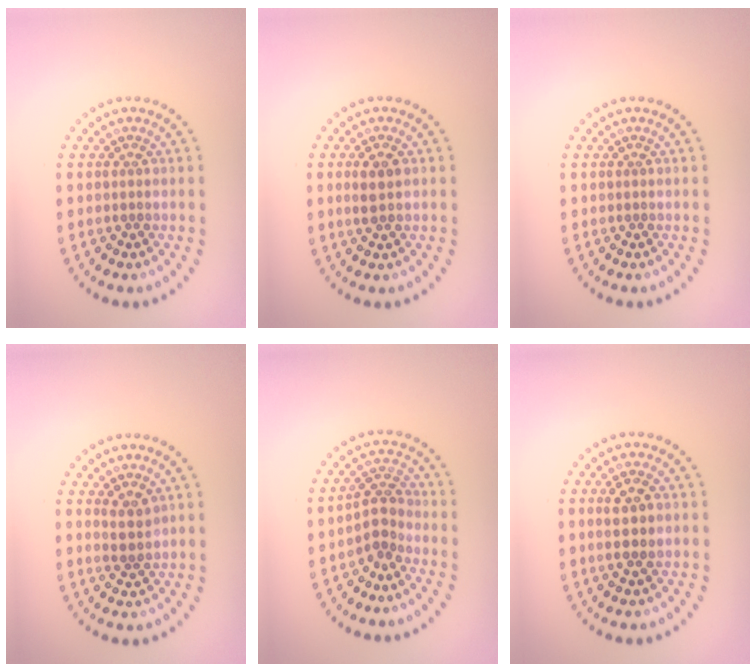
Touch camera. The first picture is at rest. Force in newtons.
{"total": 1.7, "press": 1.7, "slide": 0.5}
{"total": 0.0}
{"total": 1.8, "press": 1.4, "slide": 1.1}
{"total": 2.4, "press": 2.1, "slide": 1.2}
{"total": 2.8, "press": 2.7, "slide": 0.8}